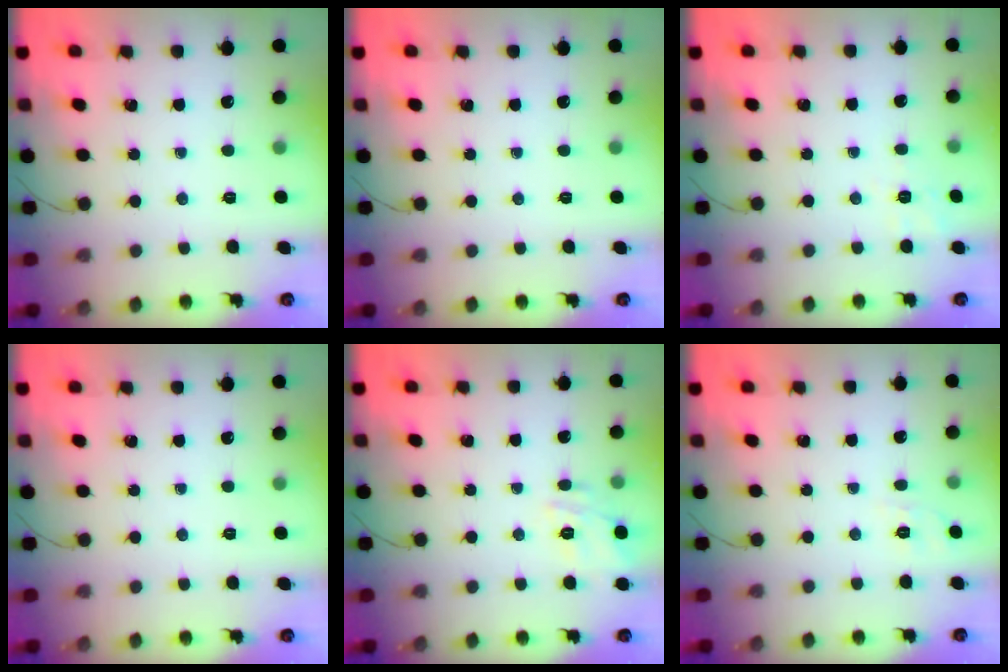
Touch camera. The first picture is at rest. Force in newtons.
{"total": 0.0}
{"total": 2.2, "press": 0.7, "slide": 2.0}
{"total": 0.0}
{"total": 13.1, "press": 13.1, "slide": 0.5}
{"total": 4.2, "press": 3.7, "slide": 1.9}